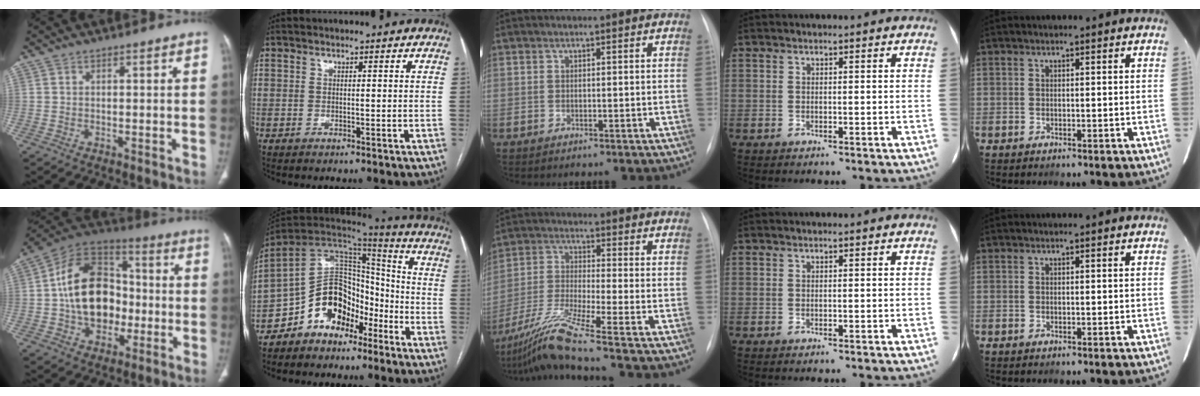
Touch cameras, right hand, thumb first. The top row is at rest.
{"thumb": {"total": 19.7, "force": [-1.7, 14.3, 13.4], "torque": [-0.184, 0.035, -0.032]}, "index": {"total": 13.0, "force": [-7.6, 8.8, 5.8], "torque": [-0.111, 0.053, -0.136]}, "middle": {"total": 10.4, "force": [-7.9, -2.7, 6.1], "torque": [-0.122, -0.030, -0.147]}}